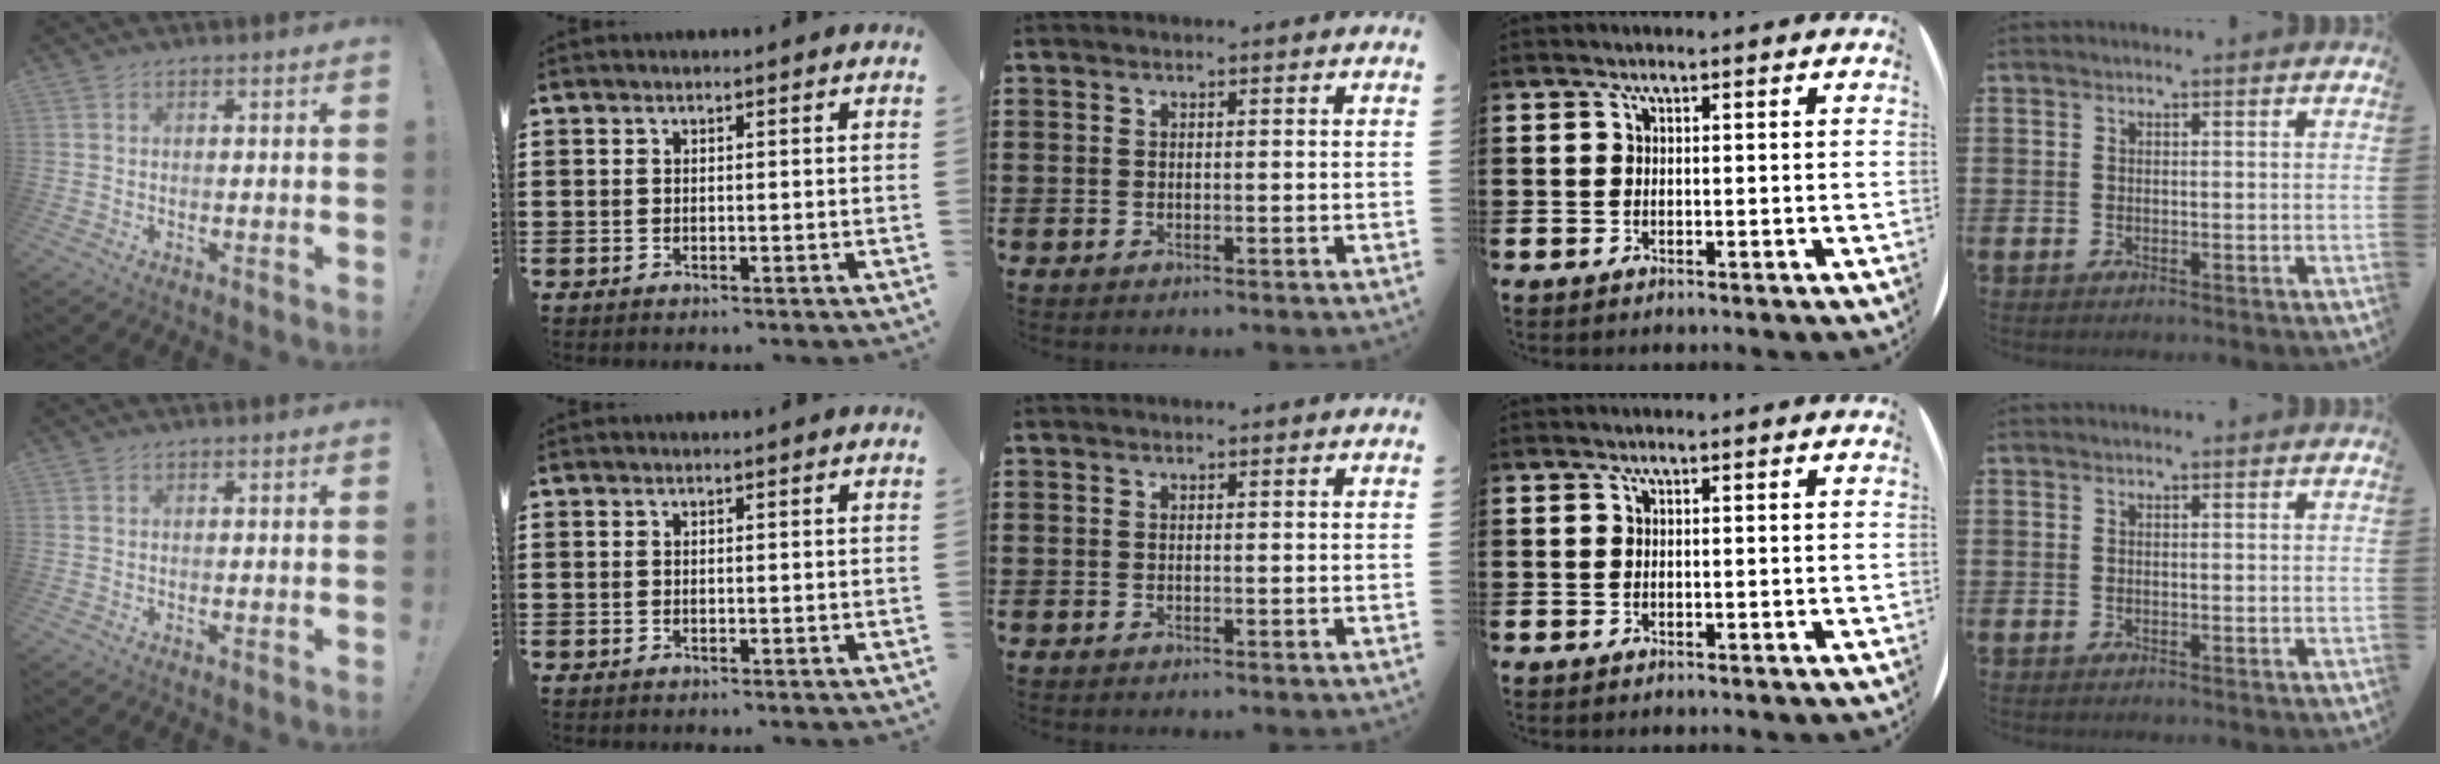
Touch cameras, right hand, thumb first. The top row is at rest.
{}